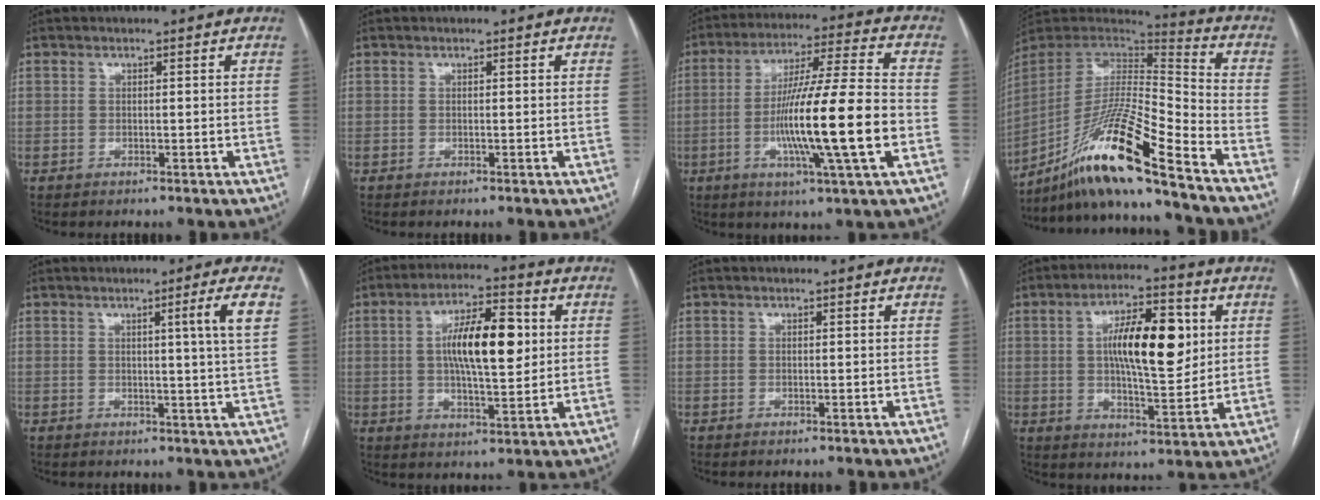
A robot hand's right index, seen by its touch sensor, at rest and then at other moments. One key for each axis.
{"total": 0.0}
{"total": 17.2, "fx": -3.7, "fy": -0.3, "fz": 16.8, "tx": -0.296, "ty": -0.006, "tz": -0.066}
{"total": 19.1, "fx": -13.9, "fy": -0.6, "fz": 13.2, "tx": -0.282, "ty": -0.014, "tz": -0.258}
{"total": 4.9, "fx": 1.6, "fy": -1.5, "fz": 4.4, "tx": -0.066, "ty": -0.009, "tz": 0.024}
{"total": 12.1, "fx": 1.9, "fy": 3.5, "fz": 11.5, "tx": -0.202, "ty": 0.016, "tz": 0.029}
{"total": 0.0}
{"total": 13.2, "fx": 2.6, "fy": 4.0, "fz": 12.3, "tx": -0.205, "ty": 0.012, "tz": 0.041}